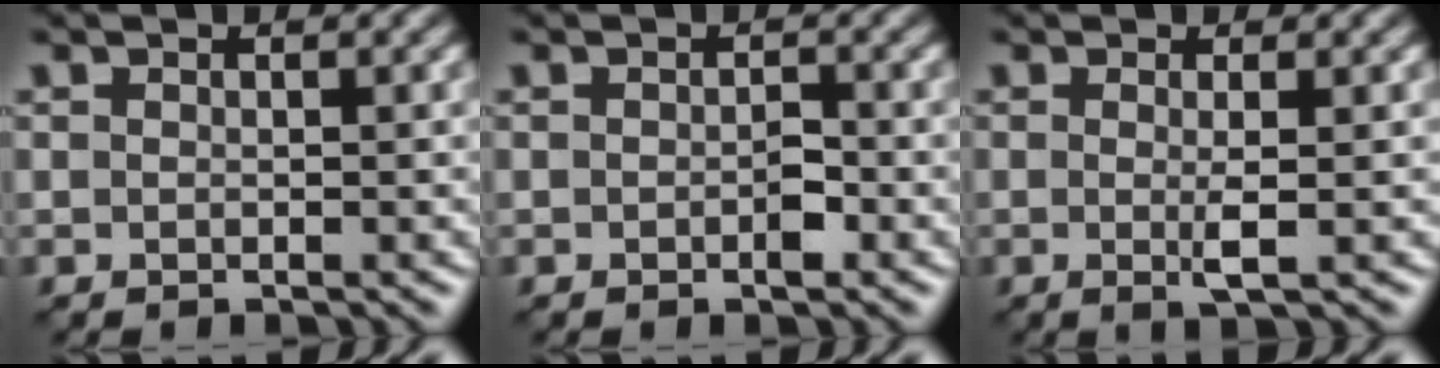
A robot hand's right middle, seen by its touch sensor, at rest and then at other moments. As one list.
[{"total": 1.2, "force": [-0.4, 0.5, 1.0], "torque": [-0.016, 0.002, -0.006]}, {"total": 2.0, "force": [-0.1, 0.2, 1.9], "torque": [-0.039, -0.005, -0.005]}]